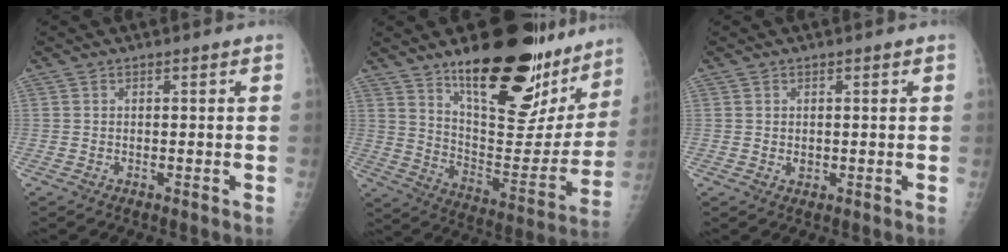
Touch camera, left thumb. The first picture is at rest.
{"total": 29.4, "force": [19.9, 10.7, 18.7], "torque": [-0.229, -0.099, 0.303]}
{"total": 1.1, "force": [0.1, 0.9, 0.6], "torque": [-0.005, -0.001, 0.005]}